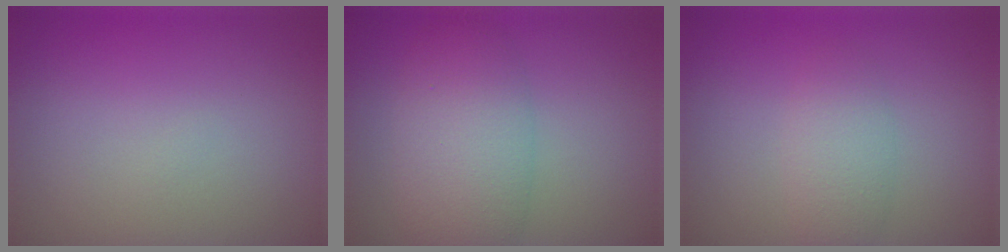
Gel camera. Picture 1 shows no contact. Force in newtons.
{"total": 5.7, "press": 5.7, "slide": 0.2}
{"total": 2.4, "press": 2.4, "slide": 0.1}